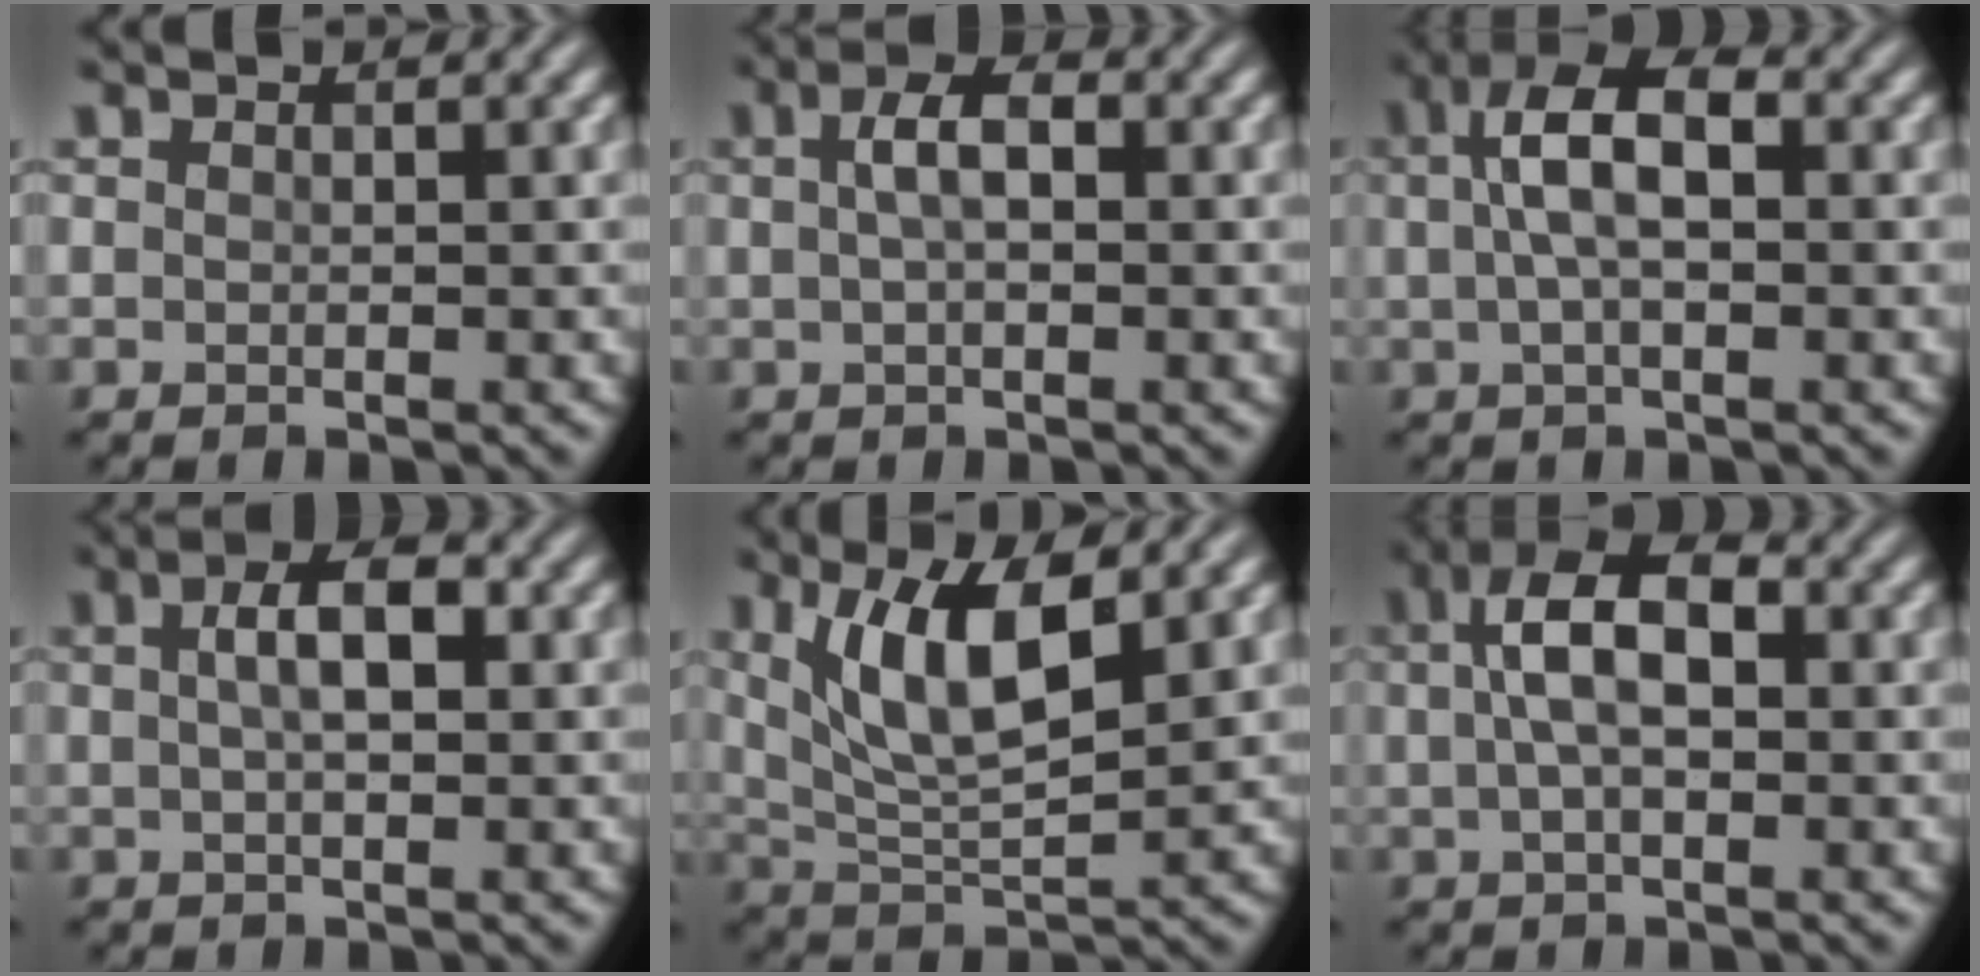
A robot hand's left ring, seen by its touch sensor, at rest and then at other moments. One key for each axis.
{"total": 2.9, "fx": 0.4, "fy": 1.3, "fz": 2.6, "tx": -0.049, "ty": 0.006, "tz": 0.003}
{"total": 5.6, "fx": 0.9, "fy": 2.6, "fz": 4.9, "tx": -0.092, "ty": 0.016, "tz": 0.009}
{"total": 3.8, "fx": 0.7, "fy": 1.5, "fz": 3.4, "tx": -0.062, "ty": 0.008, "tz": 0.009}
{"total": 6.9, "fx": 2.6, "fy": 2.3, "fz": 5.9, "tx": -0.115, "ty": -0.006, "tz": 0.051}
{"total": 6.2, "fx": 1.0, "fy": 3.2, "fz": 5.3, "tx": -0.096, "ty": 0.020, "tz": 0.008}